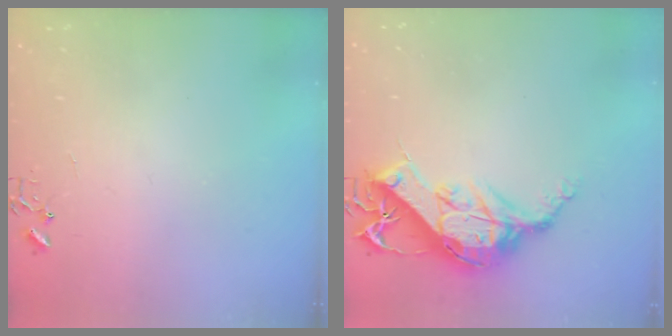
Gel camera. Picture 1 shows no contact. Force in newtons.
{"total": 13.9, "press": 13.8, "slide": 1.4}